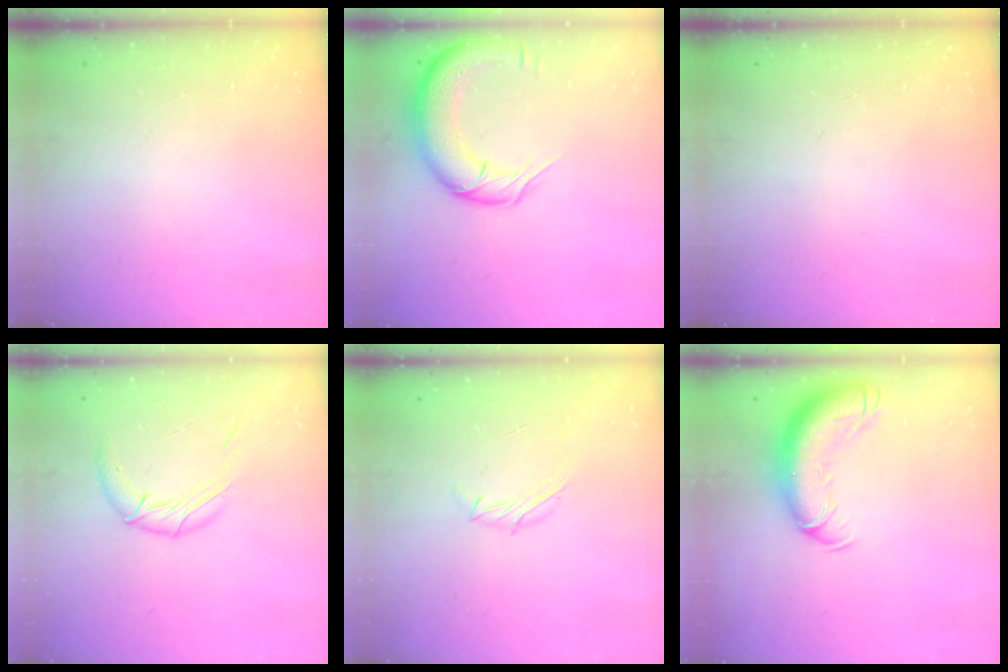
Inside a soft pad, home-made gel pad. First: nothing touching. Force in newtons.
{"total": 14.0, "press": 13.6, "slide": 3.1}
{"total": 0.0}
{"total": 9.5, "press": 9.4, "slide": 1.1}
{"total": 6.0, "press": 5.9, "slide": 1.1}
{"total": 15.2, "press": 14.8, "slide": 3.6}